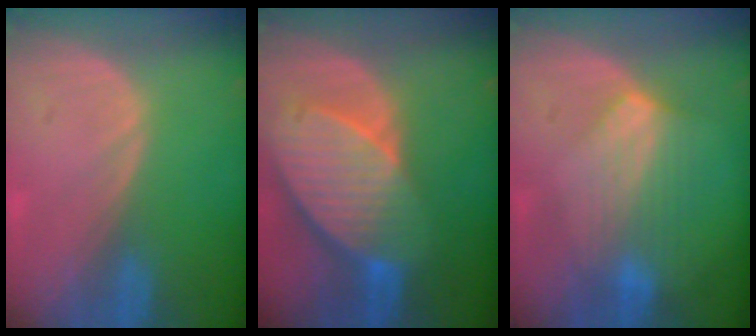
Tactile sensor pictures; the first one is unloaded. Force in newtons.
{"total": 10.5, "press": 9.2, "slide": 5.1}
{"total": 7.1, "press": 6.4, "slide": 3.0}